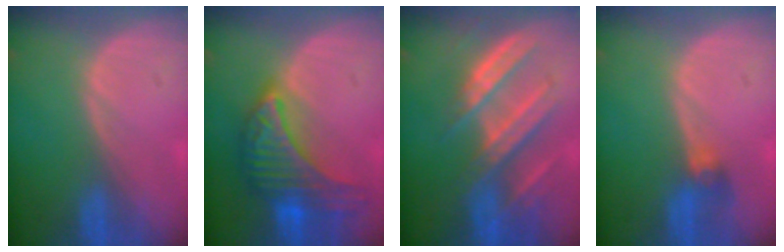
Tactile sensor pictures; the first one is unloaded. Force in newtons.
{"total": 9.9, "press": 9.9, "slide": 0.6}
{"total": 9.0, "press": 8.2, "slide": 3.6}
{"total": 2.8, "press": 2.6, "slide": 1.0}